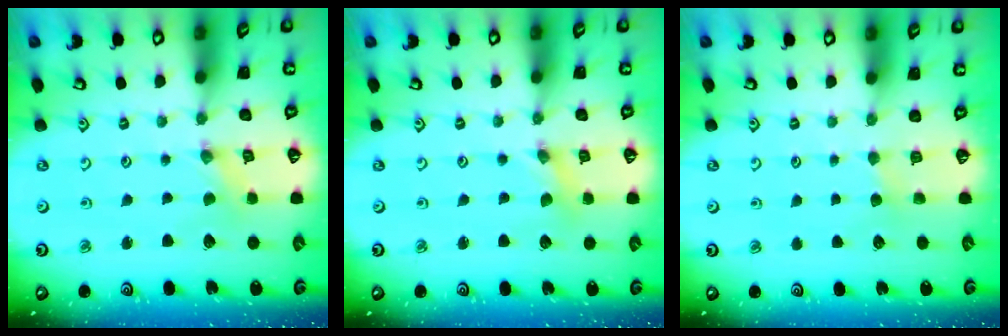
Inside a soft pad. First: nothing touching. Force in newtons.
{"total": 1.2, "press": 1.2, "slide": 0.3}
{"total": 2.5, "press": 2.5, "slide": 0.3}